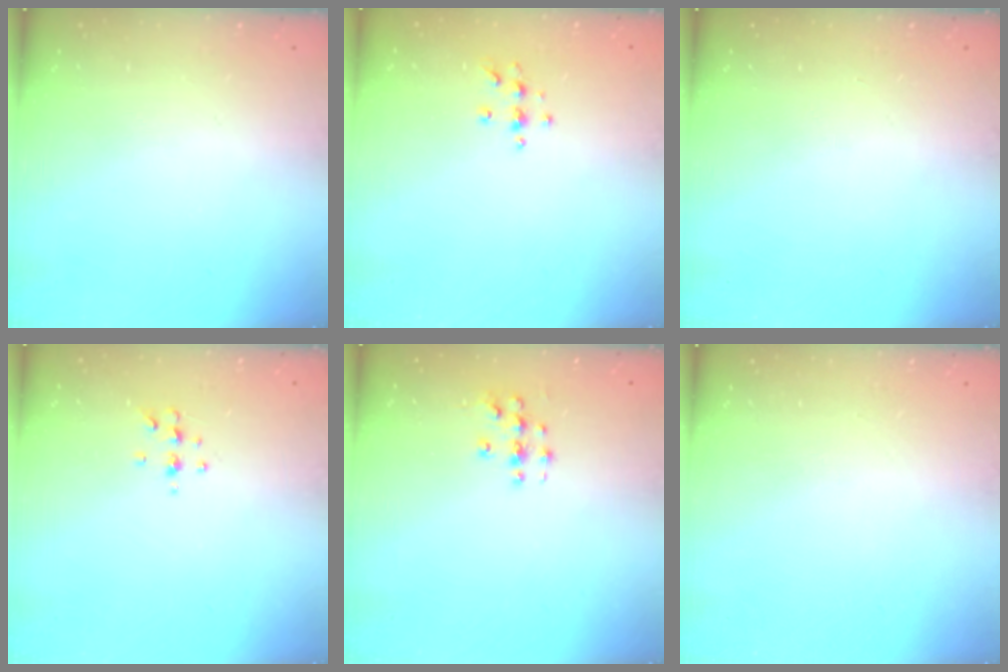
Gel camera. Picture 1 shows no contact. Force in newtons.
{"total": 5.4, "press": 5.4, "slide": 0.7}
{"total": 0.0}
{"total": 5.6, "press": 5.4, "slide": 1.5}
{"total": 3.4, "press": 3.4, "slide": 0.2}
{"total": 0.0}